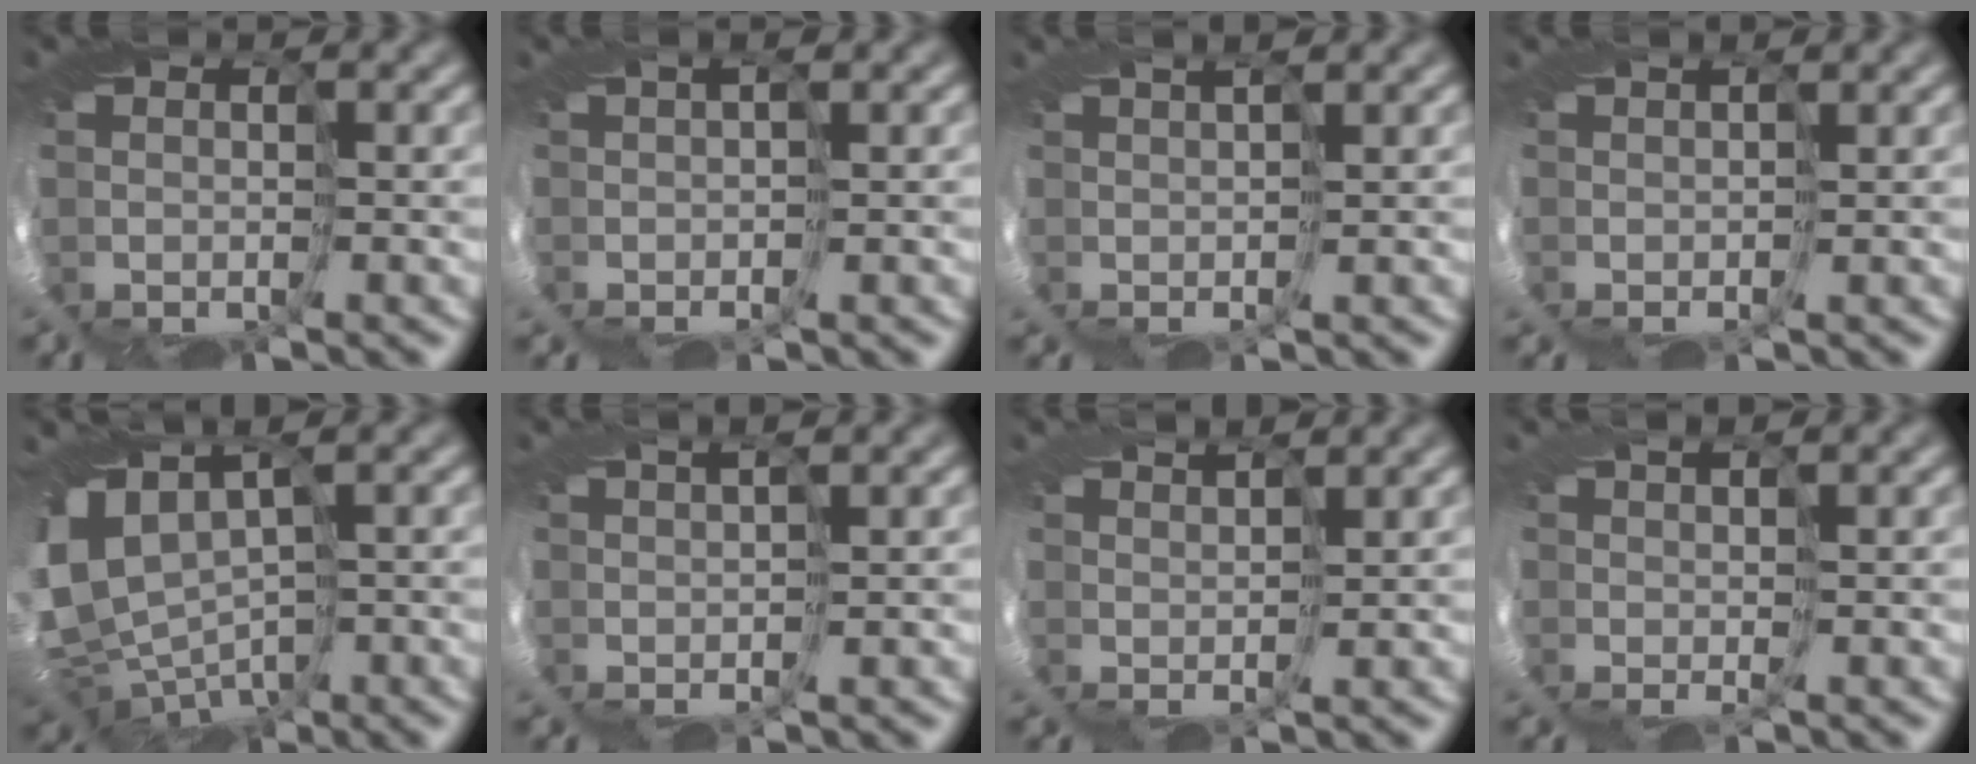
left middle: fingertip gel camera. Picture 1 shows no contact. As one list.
[{"total": 1.8, "force": [0.2, -1.7, -0.6], "torque": [0.029, 0.013, -0.002]}, {"total": 2.8, "force": [1.3, -2.3, -0.9], "torque": [0.029, 0.022, -0.001]}, {"total": 1.8, "force": [1.3, -1.1, -0.5], "torque": [0.008, 0.015, 0.009]}, {"total": 5.4, "force": [-1.4, 3.3, 4.0], "torque": [-0.085, -0.017, -0.025]}, {"total": 2.7, "force": [1.0, -2.4, -0.9], "torque": [0.032, 0.022, -0.003]}, {"total": 4.0, "force": [3.1, -2.3, -1.2], "torque": [0.024, 0.020, 0.013]}, {"total": 3.2, "force": [0.8, -2.8, -1.2], "torque": [0.033, 0.005, -0.009]}]